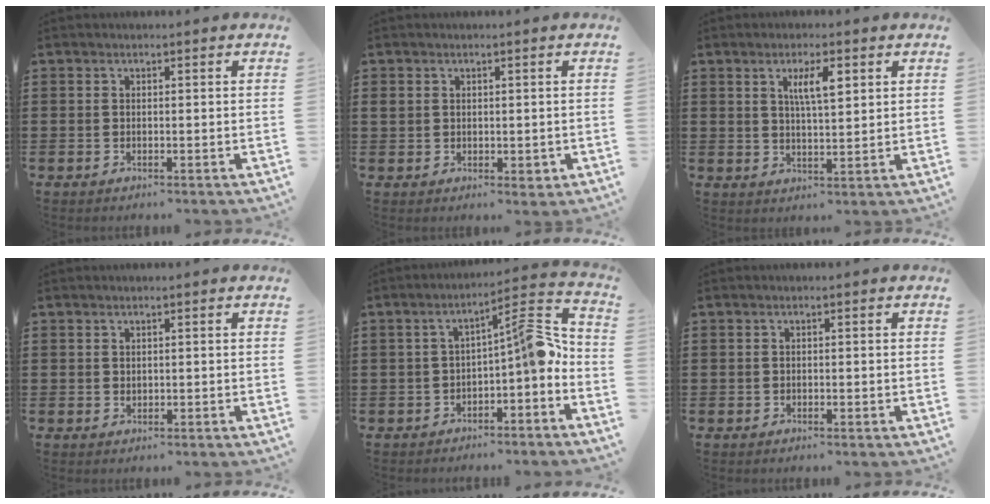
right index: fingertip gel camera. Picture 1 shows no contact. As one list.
[{"total": 2.1, "force": [0.5, 1.7, 1.2], "torque": [-0.025, 0.006, 0.009]}, {"total": 4.8, "force": [1.9, 1.3, 4.2], "torque": [-0.081, 0.005, 0.029]}, {"total": 0.5, "force": [0.3, 0.4, 0.1], "torque": [-0.004, 0.002, 0.007]}, {"total": 7.5, "force": [-1.3, 1.9, 7.2], "torque": [-0.097, -0.005, -0.035]}, {"total": 0.0}]